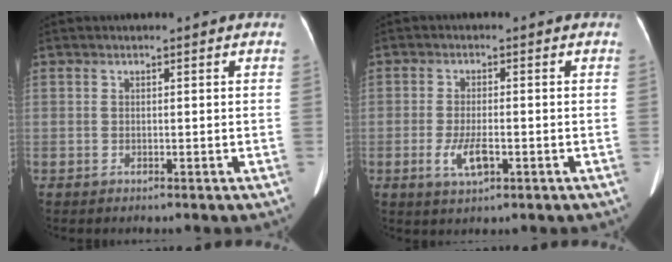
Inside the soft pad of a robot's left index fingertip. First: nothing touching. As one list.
[{"total": 4.3, "force": [-1.4, 1.4, 3.8], "torque": [-0.084, -0.005, -0.019]}]